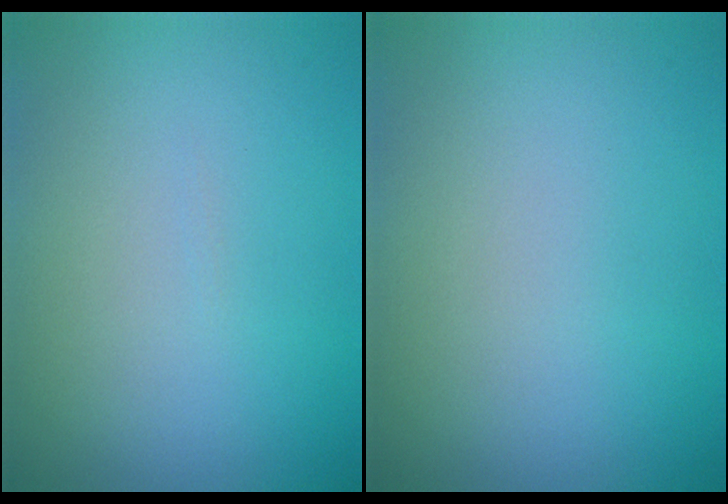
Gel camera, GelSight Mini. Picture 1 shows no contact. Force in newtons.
{"total": 0.0}